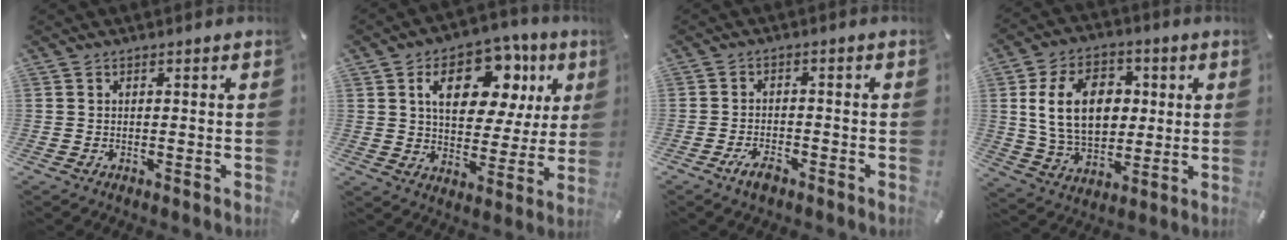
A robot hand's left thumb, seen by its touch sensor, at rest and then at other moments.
{"total": 17.4, "force": [7.4, 10.5, 11.7], "torque": [-0.169, -0.020, 0.123]}
{"total": 3.6, "force": [-2.4, 1.8, 2.1], "torque": [-0.047, 0.006, -0.047]}
{"total": 16.1, "force": [2.3, 11.6, 10.9], "torque": [-0.216, 0.012, 0.039]}